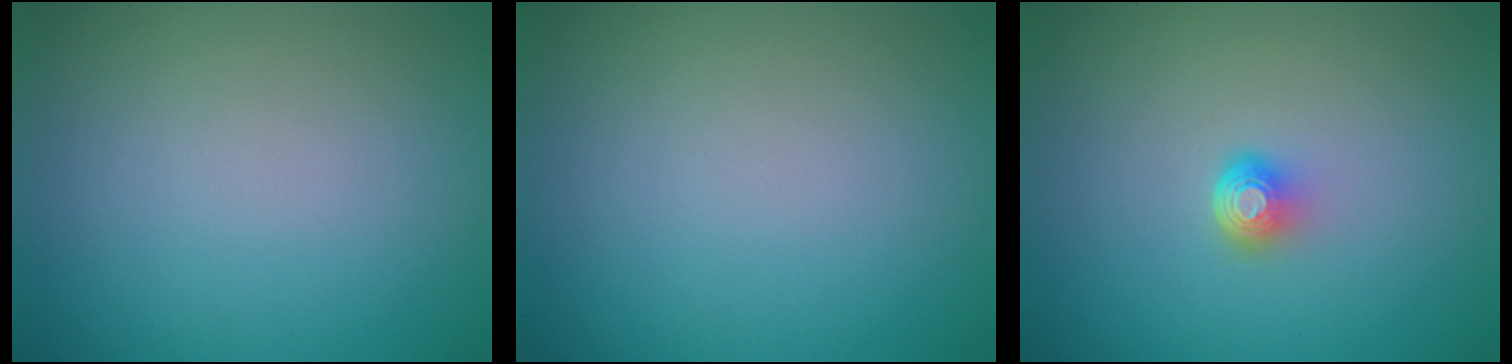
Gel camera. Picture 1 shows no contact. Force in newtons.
{"total": 0.0}
{"total": 2.0, "press": 1.3, "slide": 1.6}